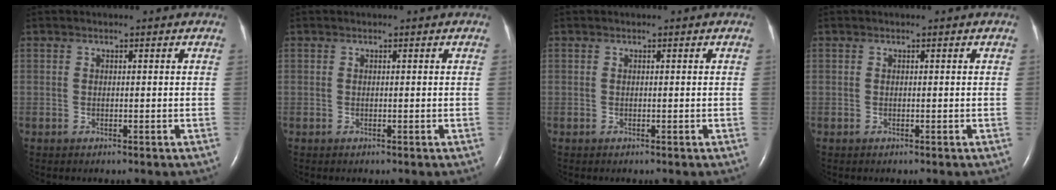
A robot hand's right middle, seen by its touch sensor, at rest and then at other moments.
{"total": 0.0}
{"total": 0.0}
{"total": 0.0}